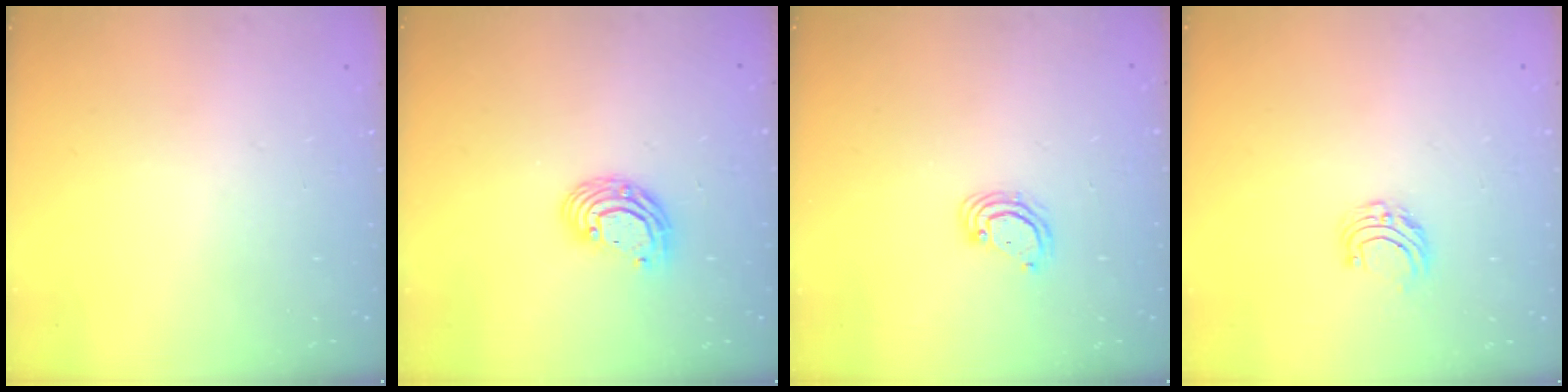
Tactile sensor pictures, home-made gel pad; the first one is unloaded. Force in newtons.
{"total": 8.0, "press": 7.9, "slide": 1.2}
{"total": 4.4, "press": 4.4, "slide": 0.5}
{"total": 5.0, "press": 5.0, "slide": 0.4}